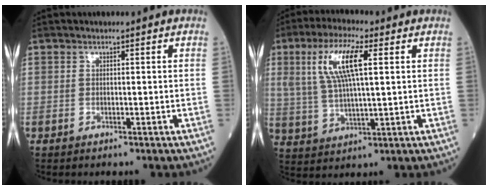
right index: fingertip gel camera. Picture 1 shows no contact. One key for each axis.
{"total": 10.5, "fx": 3.4, "fy": 2.2, "fz": 9.6, "tx": -0.205, "ty": 0.015, "tz": 0.068}